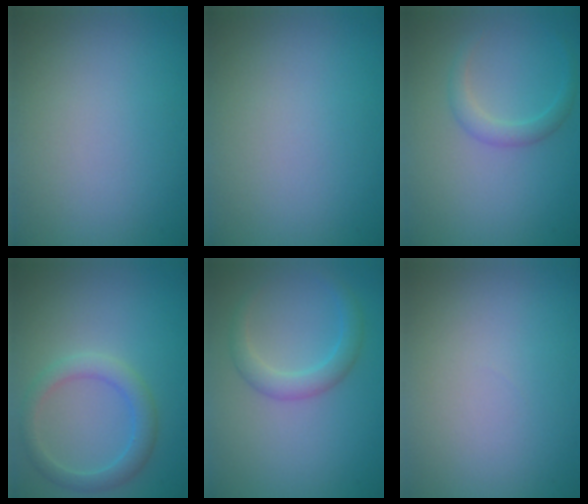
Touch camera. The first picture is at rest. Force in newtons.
{"total": 0.0}
{"total": 1.8, "press": 1.8, "slide": 0.1}
{"total": 2.9, "press": 2.9, "slide": 0.1}
{"total": 2.4, "press": 2.4, "slide": 0.1}
{"total": 0.0}